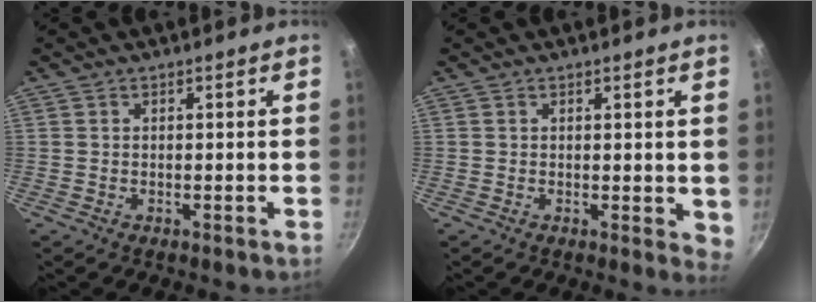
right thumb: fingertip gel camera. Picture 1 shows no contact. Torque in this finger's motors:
{"motor_torque": [-0.37, 0.29, -0.36, 0.01, -0.06]}